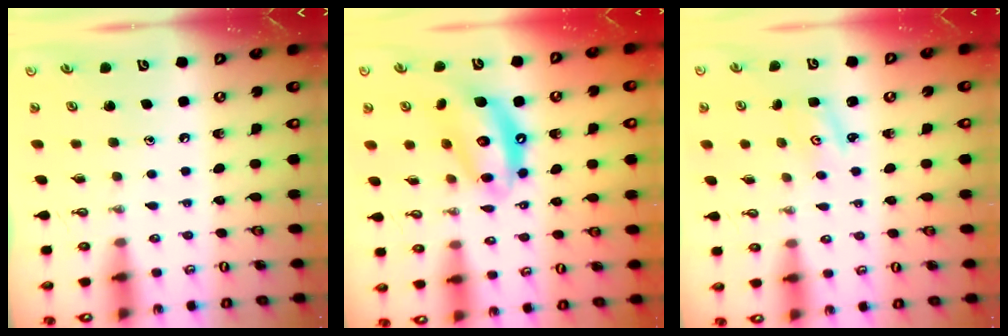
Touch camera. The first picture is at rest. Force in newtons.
{"total": 12.7, "press": 12.7, "slide": 1.3}
{"total": 1.6, "press": 1.6, "slide": 0.3}